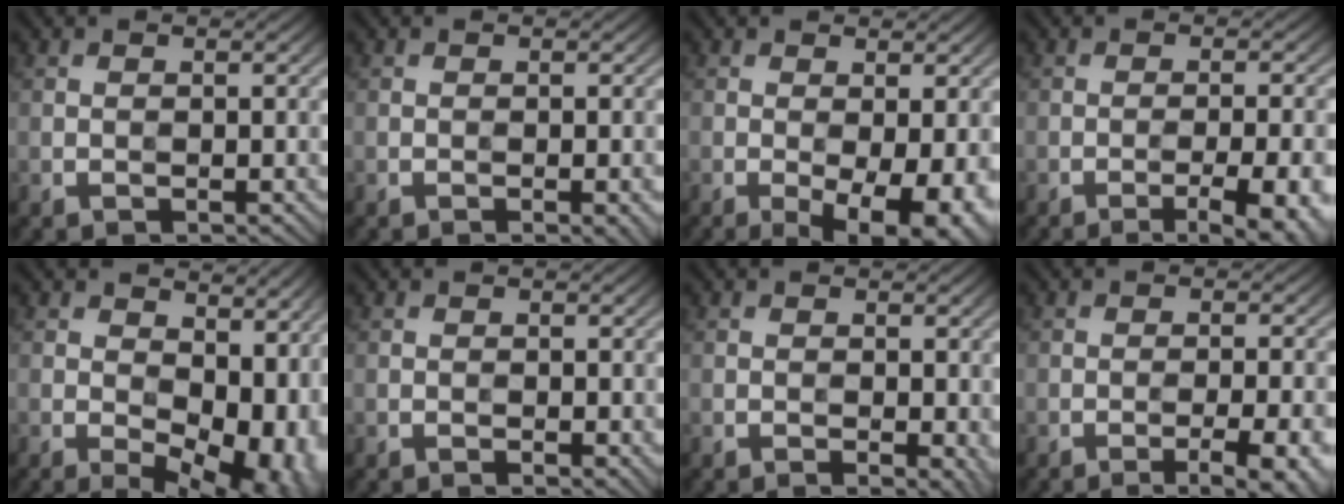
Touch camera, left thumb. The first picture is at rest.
{"total": 1.7, "force": [-0.7, 0.2, 1.5], "torque": [-0.020, 0.000, -0.009]}
{"total": 7.3, "force": [-2.2, 2.6, 6.4], "torque": [-0.102, -0.017, -0.024]}
{"total": 7.6, "force": [-4.0, 1.8, 6.2], "torque": [-0.090, 0.007, -0.048]}
{"total": 15.4, "force": [-0.5, 9.0, 12.5], "torque": [-0.144, -0.026, 0.027]}
{"total": 0.7, "force": [-0.1, 0.3, 0.7], "torque": [-0.011, -0.005, -0.001]}
{"total": 1.8, "force": [-0.2, 0.6, 1.6], "torque": [-0.022, -0.007, -0.002]}
{"total": 6.6, "force": [-3.6, 1.4, 5.4], "torque": [-0.078, 0.008, -0.044]}